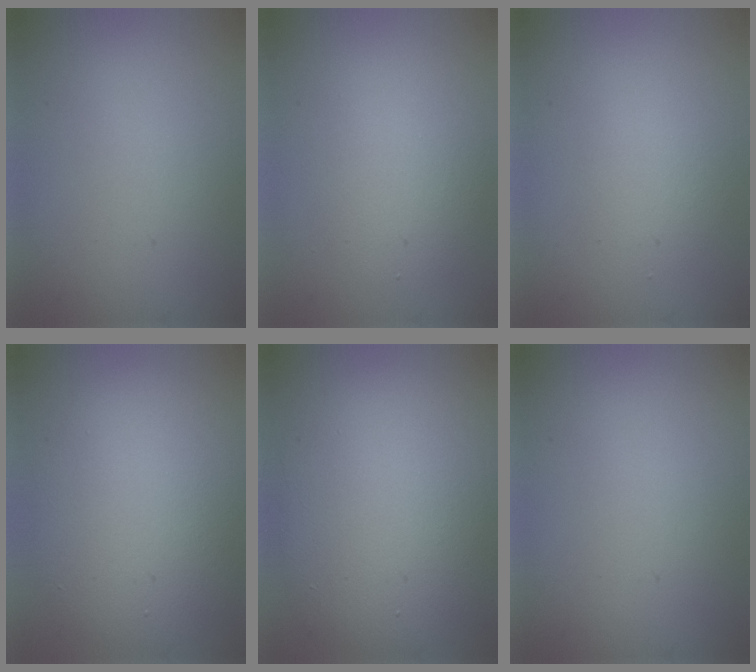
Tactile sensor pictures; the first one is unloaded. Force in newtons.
{"total": 3.5, "press": 3.5, "slide": 0.2}
{"total": 1.7, "press": 1.7, "slide": 0.2}
{"total": 8.4, "press": 8.3, "slide": 0.8}
{"total": 10.9, "press": 10.9, "slide": 0.6}
{"total": 0.0}